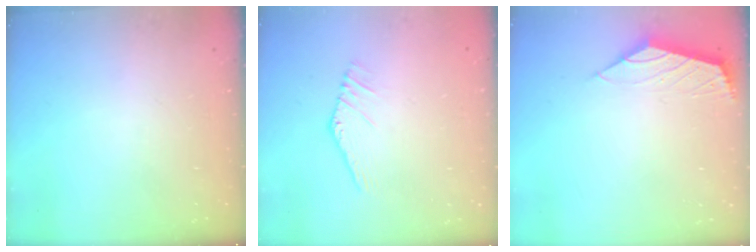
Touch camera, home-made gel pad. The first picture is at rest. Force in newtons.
{"total": 3.0, "press": 3.0, "slide": 0.1}
{"total": 2.1, "press": 2.0, "slide": 0.7}